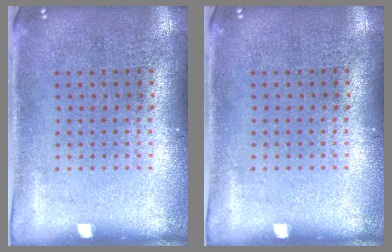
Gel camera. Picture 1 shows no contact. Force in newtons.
{"total": 0.0}